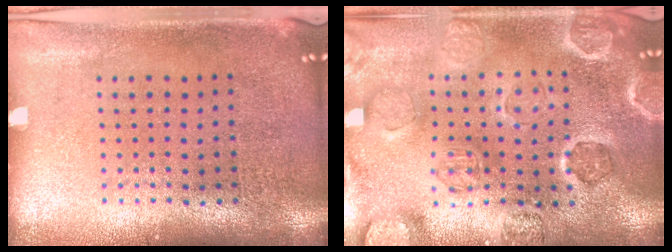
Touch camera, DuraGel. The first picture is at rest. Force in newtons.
{"total": 2.1, "press": 2.1, "slide": 0.1}